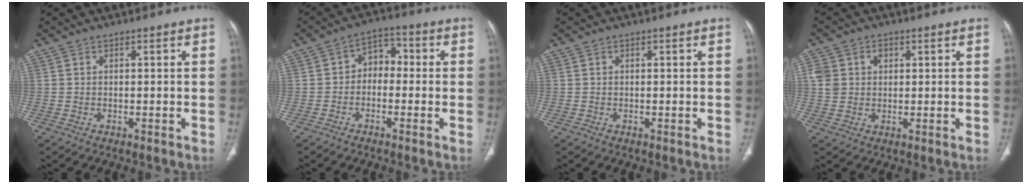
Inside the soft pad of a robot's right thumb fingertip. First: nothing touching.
{"total": 5.6, "force": [-0.8, 4.2, 3.6], "torque": [-0.031, 0.031, -0.031]}
{"total": 0.0}
{"total": 5.7, "force": [1.4, 4.9, 2.5], "torque": [-0.036, 0.003, 0.030]}